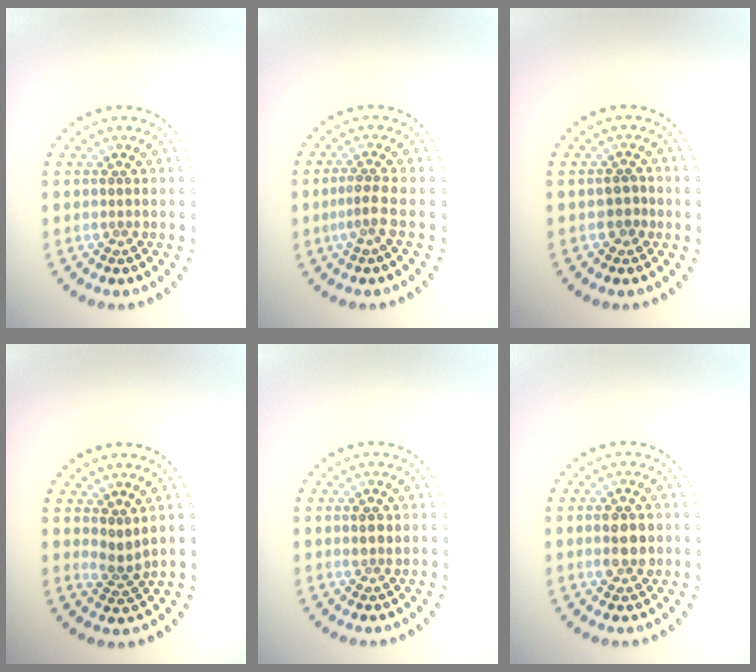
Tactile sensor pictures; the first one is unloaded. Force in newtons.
{"total": 1.9, "press": 1.3, "slide": 1.4}
{"total": 0.8, "press": 0.6, "slide": 0.6}
{"total": 2.0, "press": 1.2, "slide": 1.5}
{"total": 1.2, "press": 1.1, "slide": 0.5}
{"total": 2.8, "press": 2.8, "slide": 0.2}